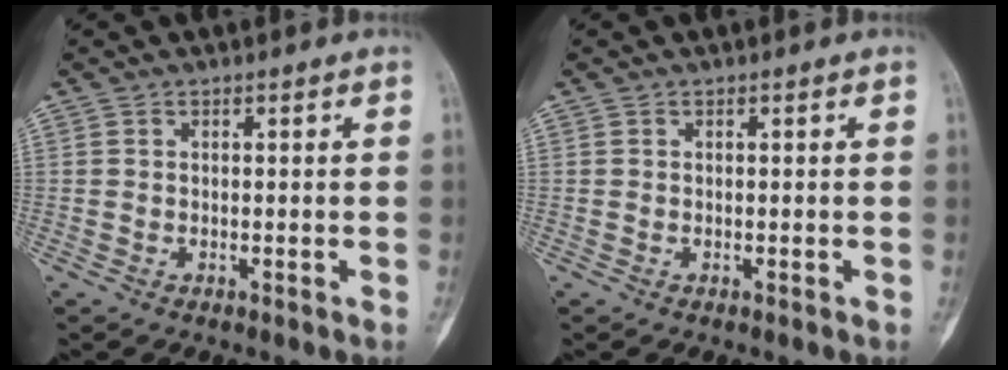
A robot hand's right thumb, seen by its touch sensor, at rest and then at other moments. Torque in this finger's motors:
{"motor_torque": [-0.20, -0.20, 0.11, 0.11, 0.00]}